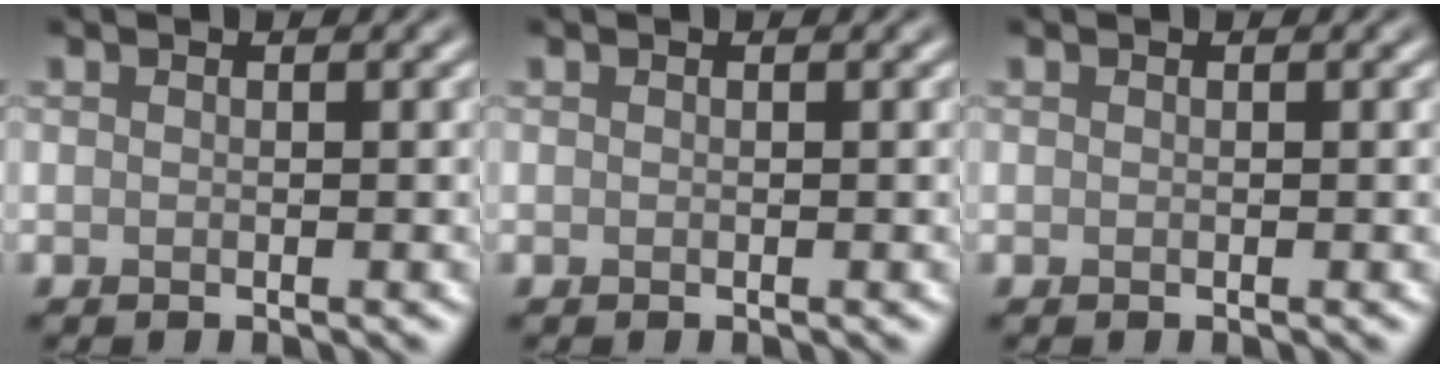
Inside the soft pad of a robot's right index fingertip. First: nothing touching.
{"total": 0.0}
{"total": 0.0}